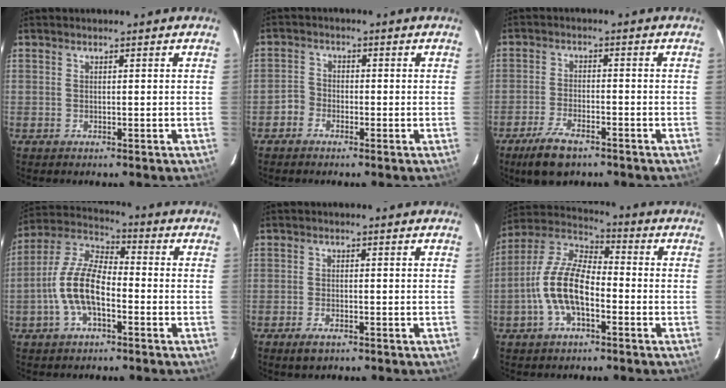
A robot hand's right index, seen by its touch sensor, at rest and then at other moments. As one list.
[{"total": 2.8, "force": [-1.7, 2.2, 0.1], "torque": [-0.004, 0.011, -0.034]}, {"total": 7.8, "force": [-5.5, 2.9, 4.6], "torque": [-0.115, -0.012, -0.101]}, {"total": 11.7, "force": [-3.4, 5.2, 9.9], "torque": [-0.212, 0.011, -0.069]}, {"total": 2.8, "force": [-1.9, 1.2, 1.6], "torque": [-0.039, -0.006, -0.034]}, {"total": 12.8, "force": [-3.7, 5.9, 10.8], "torque": [-0.226, 0.010, -0.074]}]